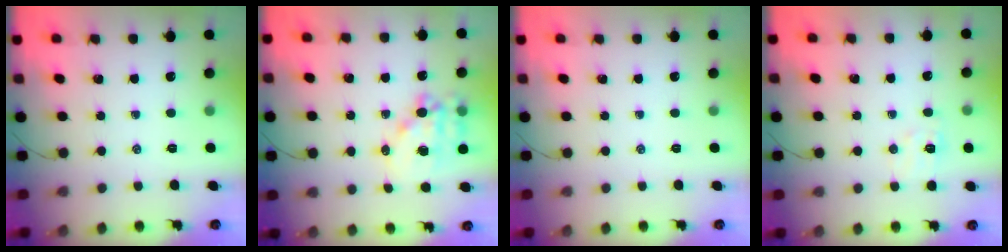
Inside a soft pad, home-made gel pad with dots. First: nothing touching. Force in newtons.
{"total": 12.0, "press": 11.7, "slide": 3.0}
{"total": 0.0}
{"total": 7.1, "press": 6.9, "slide": 1.5}